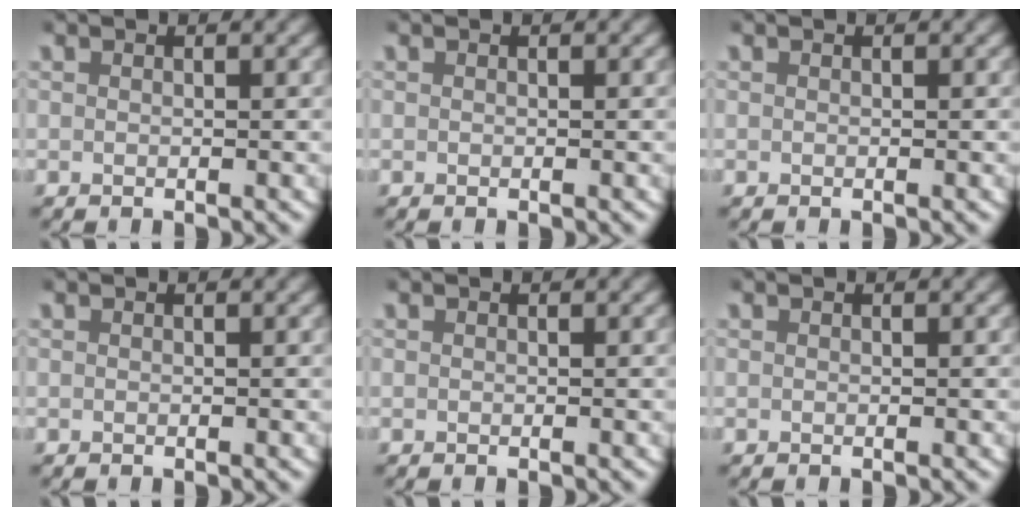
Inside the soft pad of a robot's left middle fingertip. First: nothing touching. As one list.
[{"total": 0.0}, {"total": 0.0}, {"total": 0.0}, {"total": 0.0}, {"total": 0.0}]